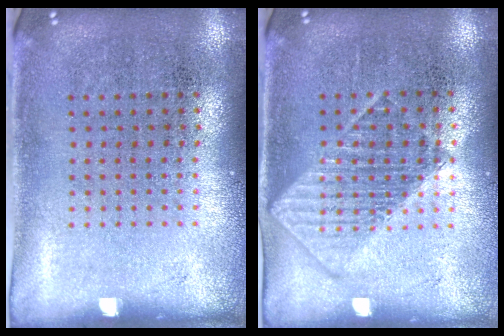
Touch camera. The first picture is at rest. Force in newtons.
{"total": 1.2, "press": 1.2, "slide": 0.2}